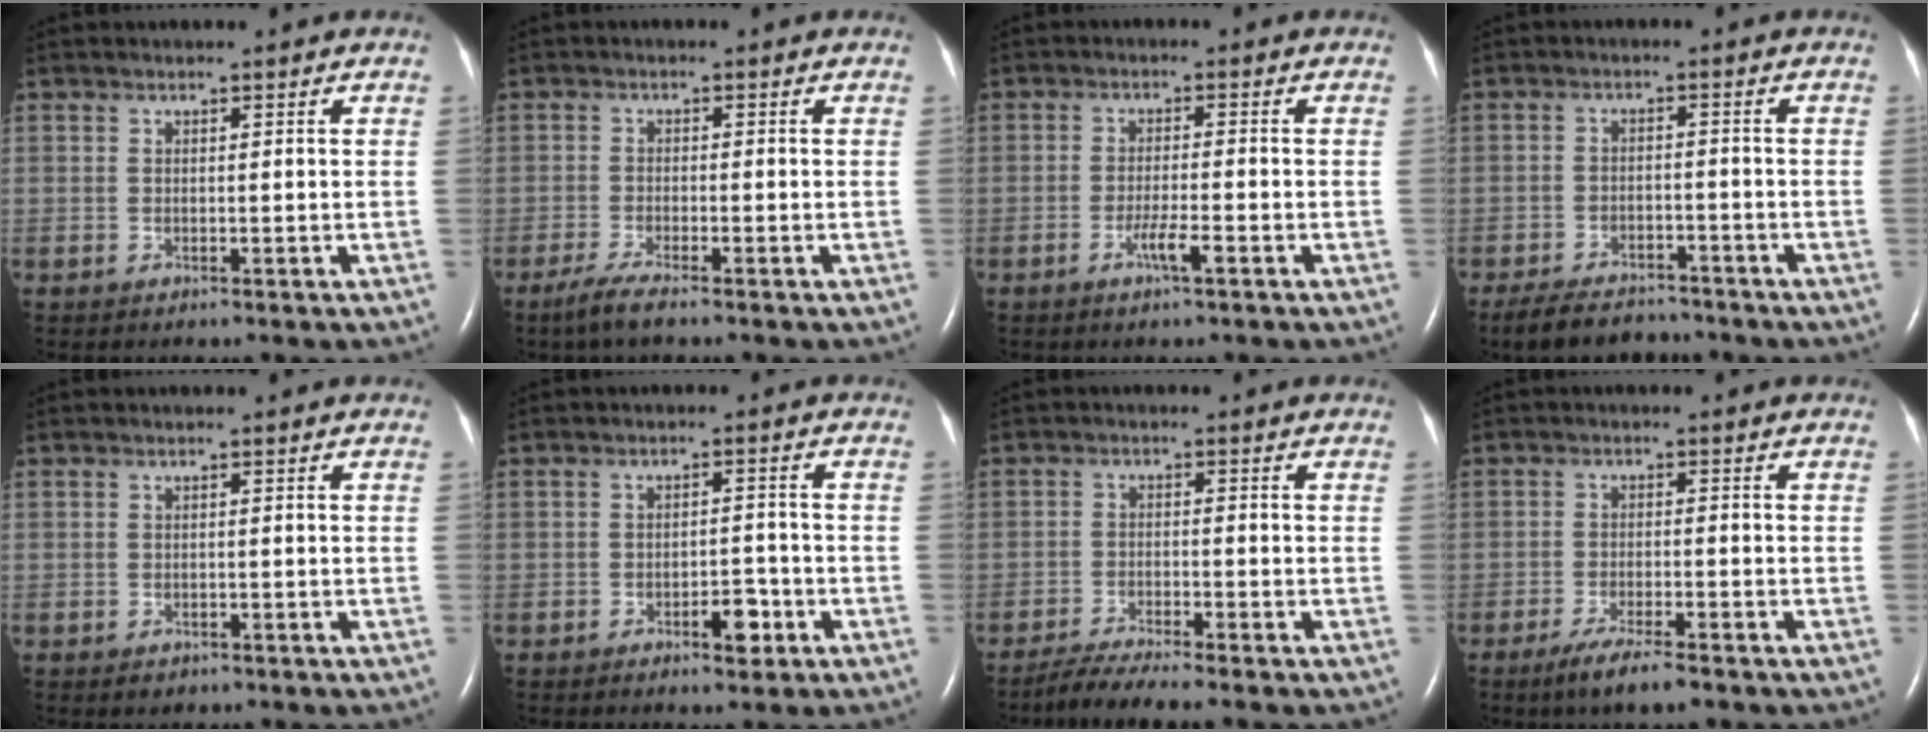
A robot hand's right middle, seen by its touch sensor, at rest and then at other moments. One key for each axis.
{"total": 3.2, "fx": -2.4, "fy": -0.1, "fz": 2.2, "tx": -0.056, "ty": -0.010, "tz": -0.049}
{"total": 3.1, "fx": -1.6, "fy": -0.1, "fz": 2.6, "tx": -0.054, "ty": -0.003, "tz": -0.031}
{"total": 7.6, "fx": -6.6, "fy": 2.8, "fz": 2.6, "tx": -0.046, "ty": -0.010, "tz": -0.102}
{"total": 0.8, "fx": -0.5, "fy": 0.6, "fz": 0.3, "tx": -0.008, "ty": 0.000, "tz": -0.001}
{"total": 3.7, "fx": -2.0, "fy": 1.5, "fz": 2.7, "tx": -0.039, "ty": 0.004, "tz": -0.027}
{"total": 5.2, "fx": -4.5, "fy": -0.9, "fz": 2.4, "tx": -0.048, "ty": -0.021, "tz": -0.082}
{"total": 5.4, "fx": -3.8, "fy": 0.4, "fz": 3.8, "tx": -0.077, "ty": -0.013, "tz": -0.064}